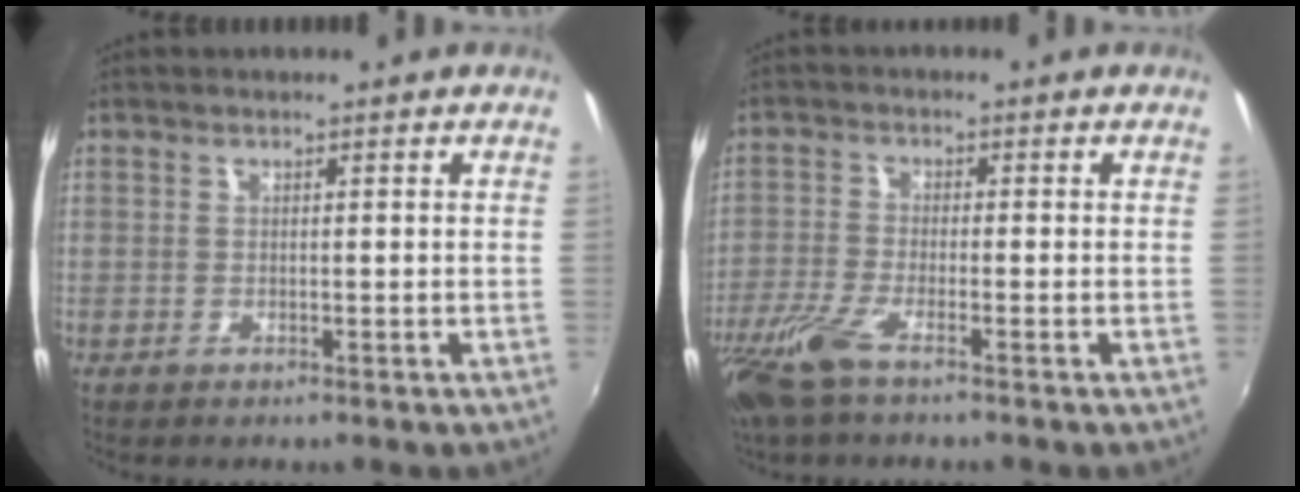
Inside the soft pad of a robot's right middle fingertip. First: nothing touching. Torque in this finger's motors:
{"motor_torque": [1.10, -1.04, 0.45, 0.13]}